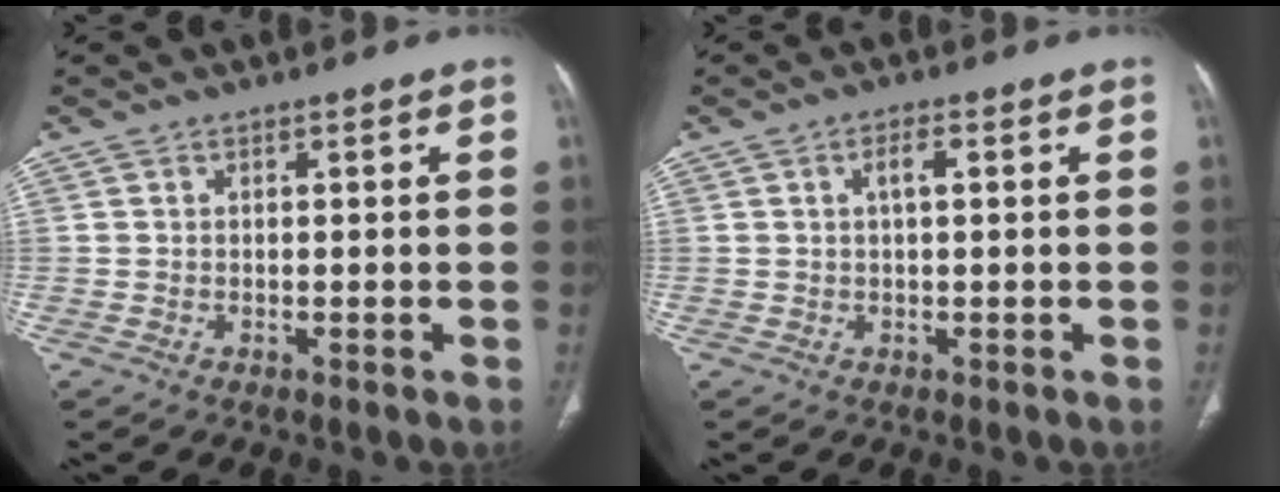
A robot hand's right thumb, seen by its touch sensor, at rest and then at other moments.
{"total": 2.5, "force": [0.6, 0.9, 2.3], "torque": [-0.043, 0.007, 0.012]}